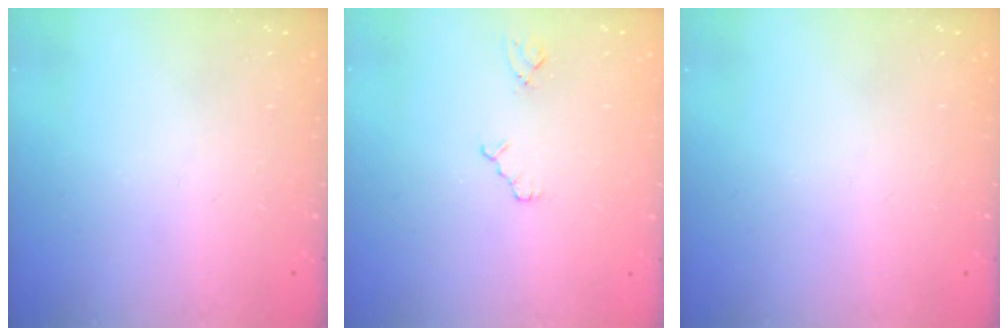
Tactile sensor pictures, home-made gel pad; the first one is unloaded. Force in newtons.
{"total": 3.6, "press": 3.5, "slide": 0.6}
{"total": 0.0}